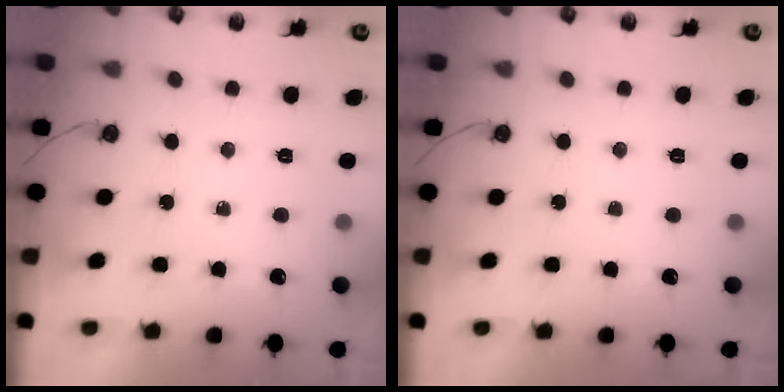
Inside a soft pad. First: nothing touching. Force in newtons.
{"total": 0.0}